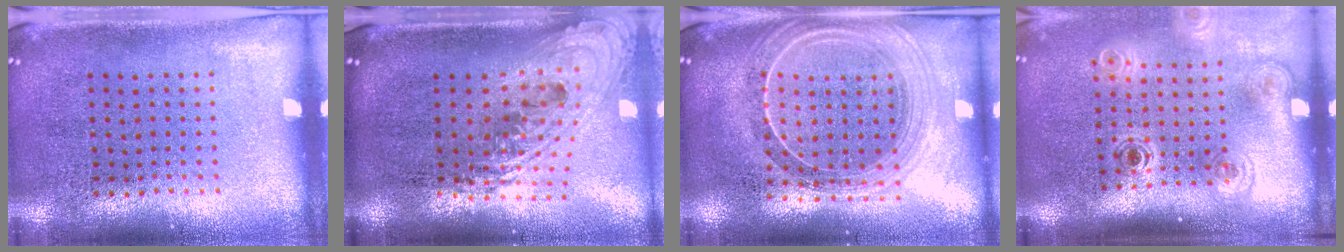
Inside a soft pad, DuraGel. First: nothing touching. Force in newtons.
{"total": 2.4, "press": 1.8, "slide": 1.6}
{"total": 2.2, "press": 1.9, "slide": 1.0}
{"total": 1.8, "press": 1.2, "slide": 1.3}